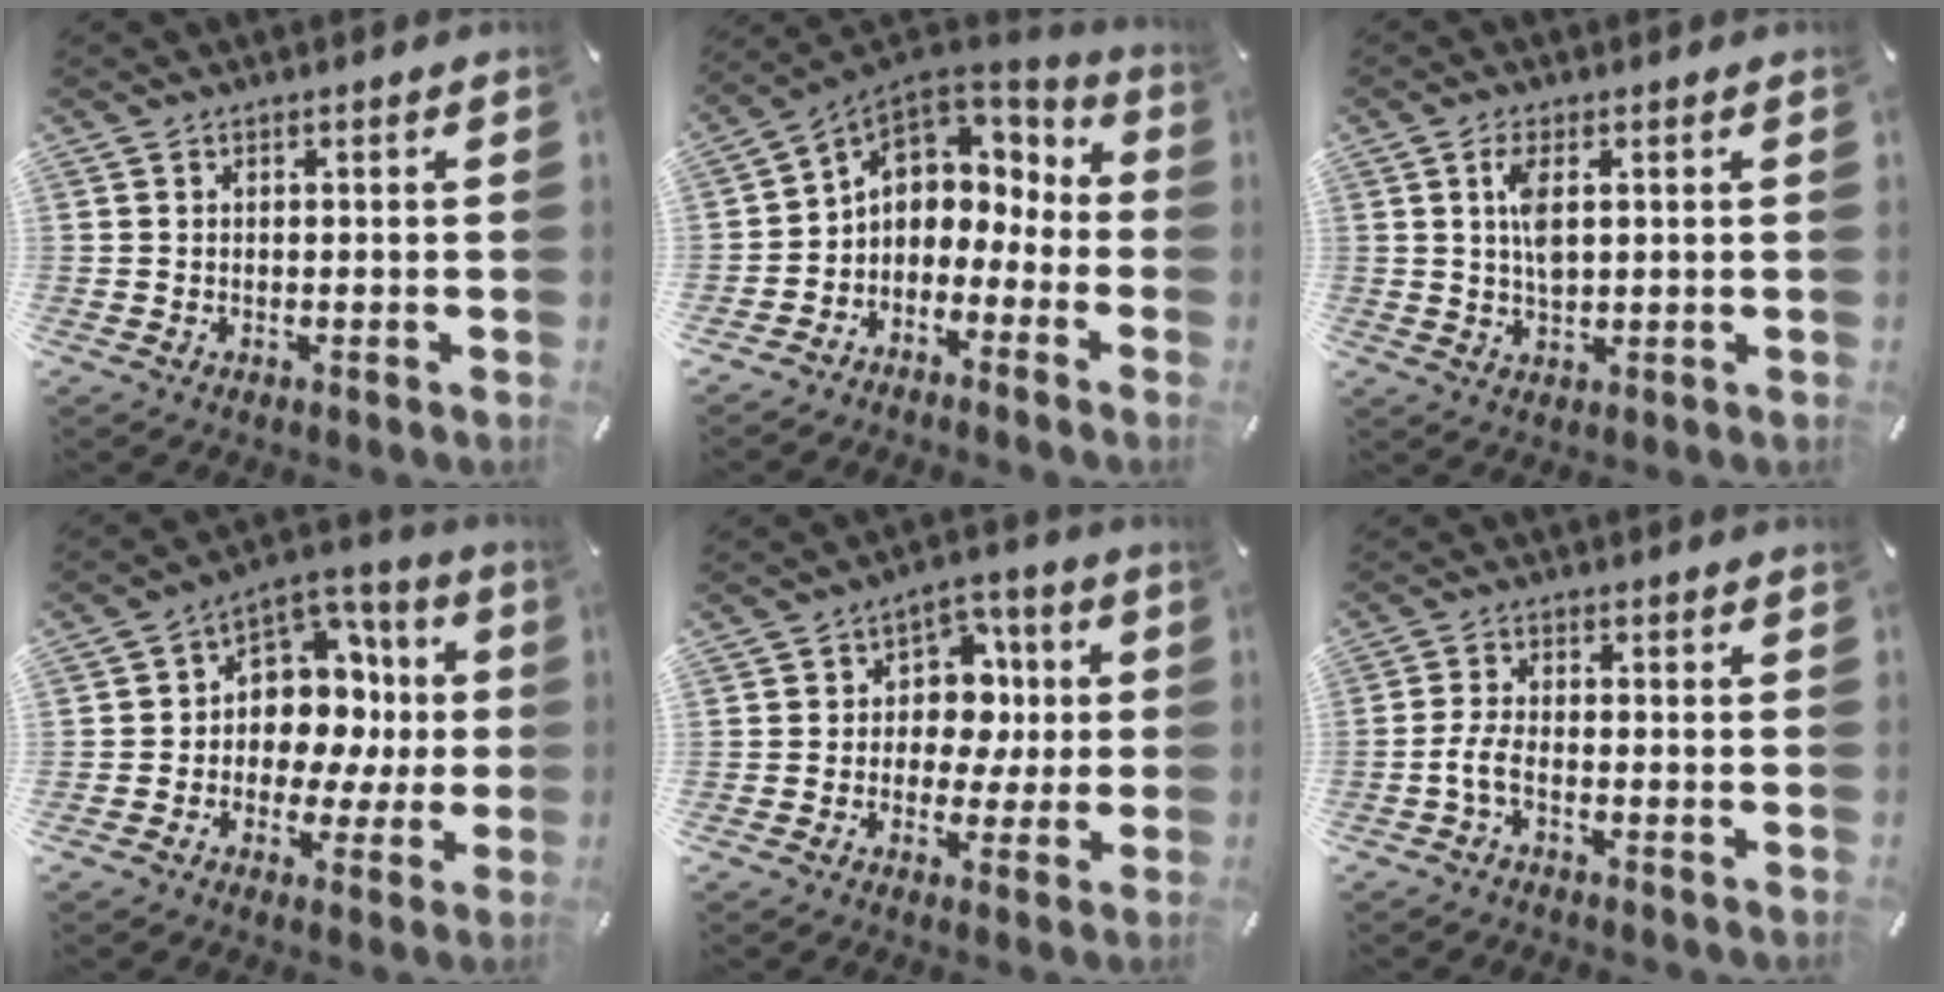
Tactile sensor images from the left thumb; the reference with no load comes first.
{"total": 6.2, "force": [0.6, 5.8, 2.1], "torque": [-0.059, -0.010, 0.017]}
{"total": 5.3, "force": [1.2, 2.3, 4.6], "torque": [-0.096, 0.000, 0.016]}
{"total": 12.0, "force": [0.4, 10.5, 5.7], "torque": [-0.070, -0.023, 0.017]}
{"total": 8.9, "force": [-0.1, 8.2, 3.5], "torque": [-0.043, 0.005, -0.003]}
{"total": 4.2, "force": [-2.0, 1.5, 3.4], "torque": [-0.084, 0.000, -0.043]}